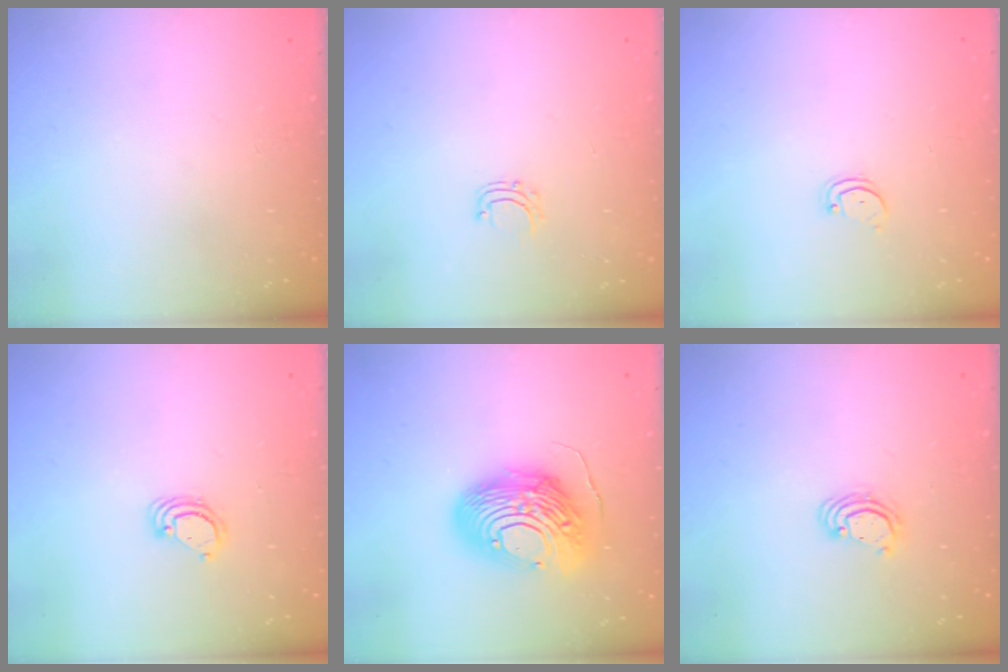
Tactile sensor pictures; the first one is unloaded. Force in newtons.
{"total": 4.2, "press": 4.2, "slide": 0.3}
{"total": 1.5, "press": 1.5, "slide": 0.1}
{"total": 3.9, "press": 3.9, "slide": 0.3}
{"total": 16.2, "press": 16.2, "slide": 1.3}
{"total": 2.6, "press": 2.6, "slide": 0.1}